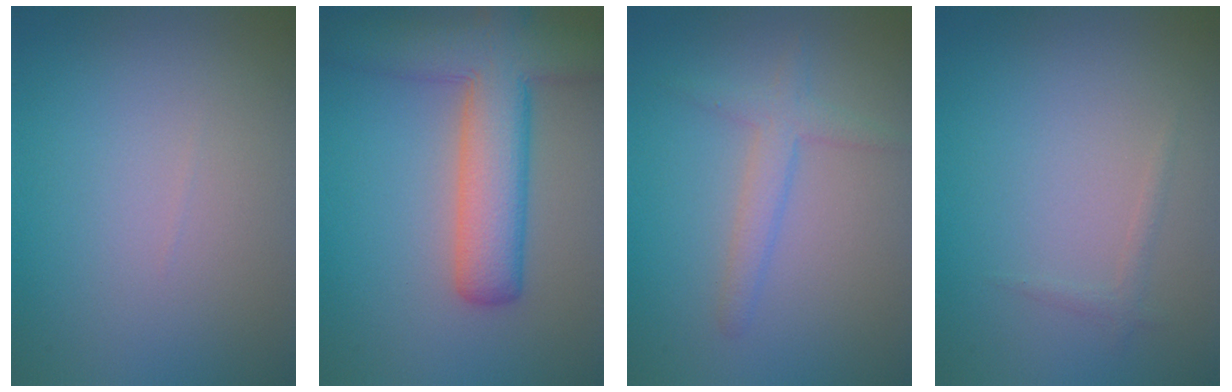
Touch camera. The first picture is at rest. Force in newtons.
{"total": 8.8, "press": 8.8, "slide": 0.5}
{"total": 2.4, "press": 2.4, "slide": 0.1}
{"total": 0.7, "press": 0.7, "slide": 0.1}